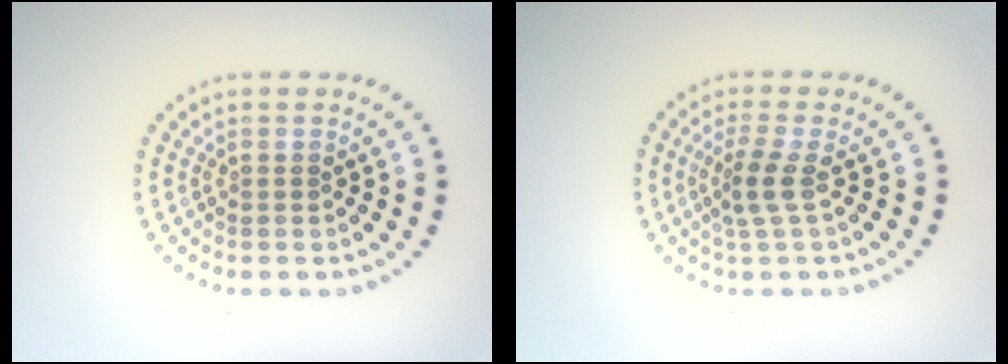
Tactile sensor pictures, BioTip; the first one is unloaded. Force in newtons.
{"total": 2.3, "press": 1.9, "slide": 1.3}